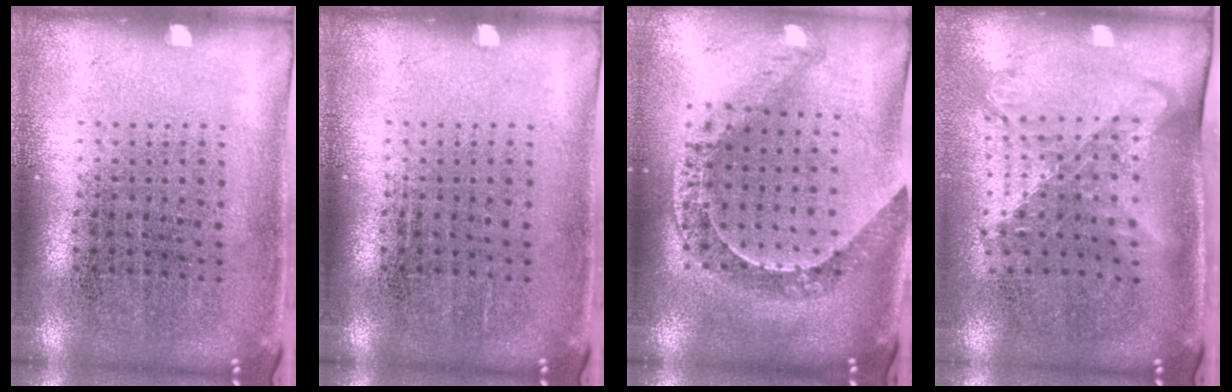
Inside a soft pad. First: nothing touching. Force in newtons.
{"total": 0.0}
{"total": 1.2, "press": 1.1, "slide": 0.2}
{"total": 1.7, "press": 1.4, "slide": 1.1}